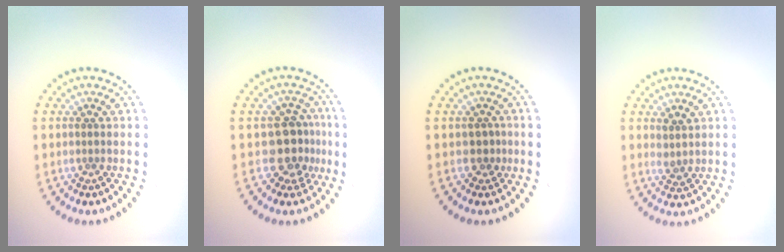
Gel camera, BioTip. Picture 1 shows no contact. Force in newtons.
{"total": 4.0, "press": 3.3, "slide": 2.2}
{"total": 1.5, "press": 1.2, "slide": 0.9}
{"total": 1.5, "press": 1.2, "slide": 0.9}